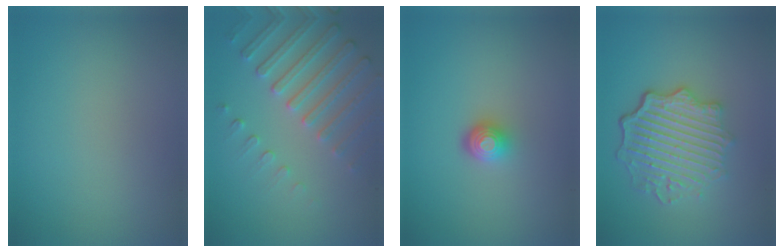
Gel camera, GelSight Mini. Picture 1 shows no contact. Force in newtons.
{"total": 4.7, "press": 3.7, "slide": 2.9}
{"total": 2.0, "press": 1.5, "slide": 1.4}
{"total": 5.9, "press": 4.5, "slide": 3.9}